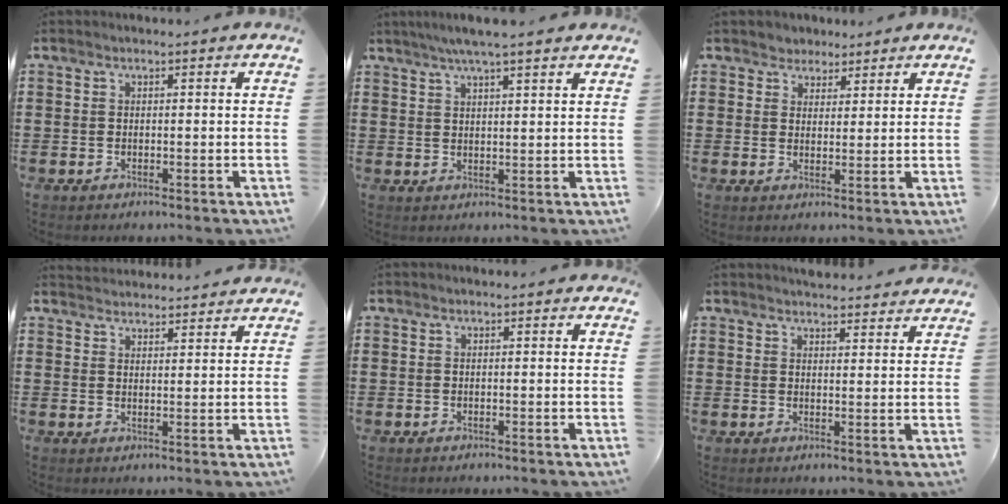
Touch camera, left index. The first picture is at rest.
{"total": 4.5, "force": [3.7, 0.0, 2.5], "torque": [-0.058, -0.004, 0.066]}
{"total": 2.9, "force": [2.2, 1.8, -0.4], "torque": [-0.007, 0.010, 0.040]}
{"total": 2.7, "force": [2.7, 0.0, -0.5], "torque": [0.001, -0.009, 0.050]}
{"total": 0.0}
{"total": 3.2, "force": [3.2, 0.1, 0.2], "torque": [-0.005, -0.012, 0.058]}